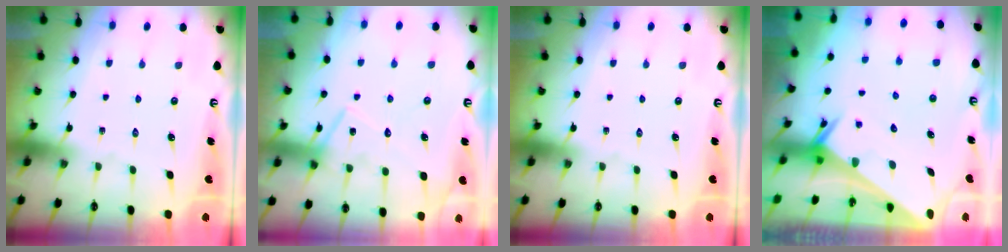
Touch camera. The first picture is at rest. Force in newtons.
{"total": 14.7, "press": 14.7, "slide": 1.0}
{"total": 0.0}
{"total": 2.6, "press": 2.6, "slide": 0.1}